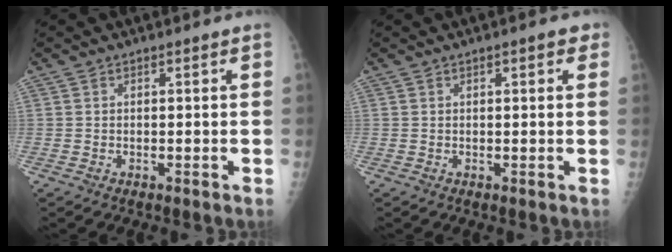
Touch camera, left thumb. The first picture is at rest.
{"total": 2.8, "force": [1.3, 0.9, 2.3], "torque": [-0.022, 0.001, 0.012]}